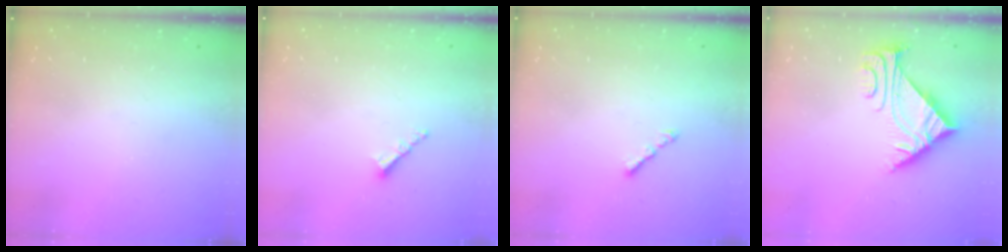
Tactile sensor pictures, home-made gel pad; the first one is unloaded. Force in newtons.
{"total": 2.9, "press": 2.9, "slide": 0.5}
{"total": 1.6, "press": 1.5, "slide": 0.5}
{"total": 5.5, "press": 5.4, "slide": 0.8}